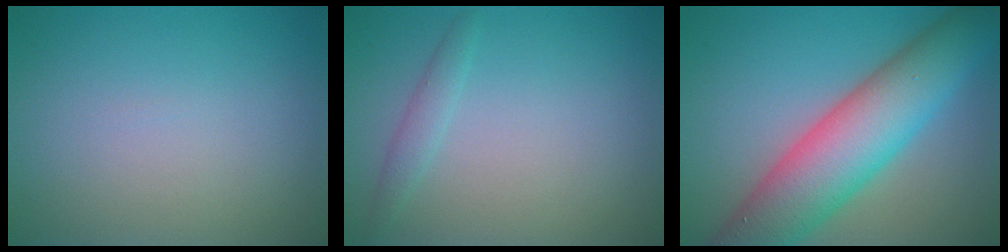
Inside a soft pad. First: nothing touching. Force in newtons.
{"total": 1.2, "press": 1.2, "slide": 0.0}
{"total": 10.0, "press": 10.0, "slide": 0.5}